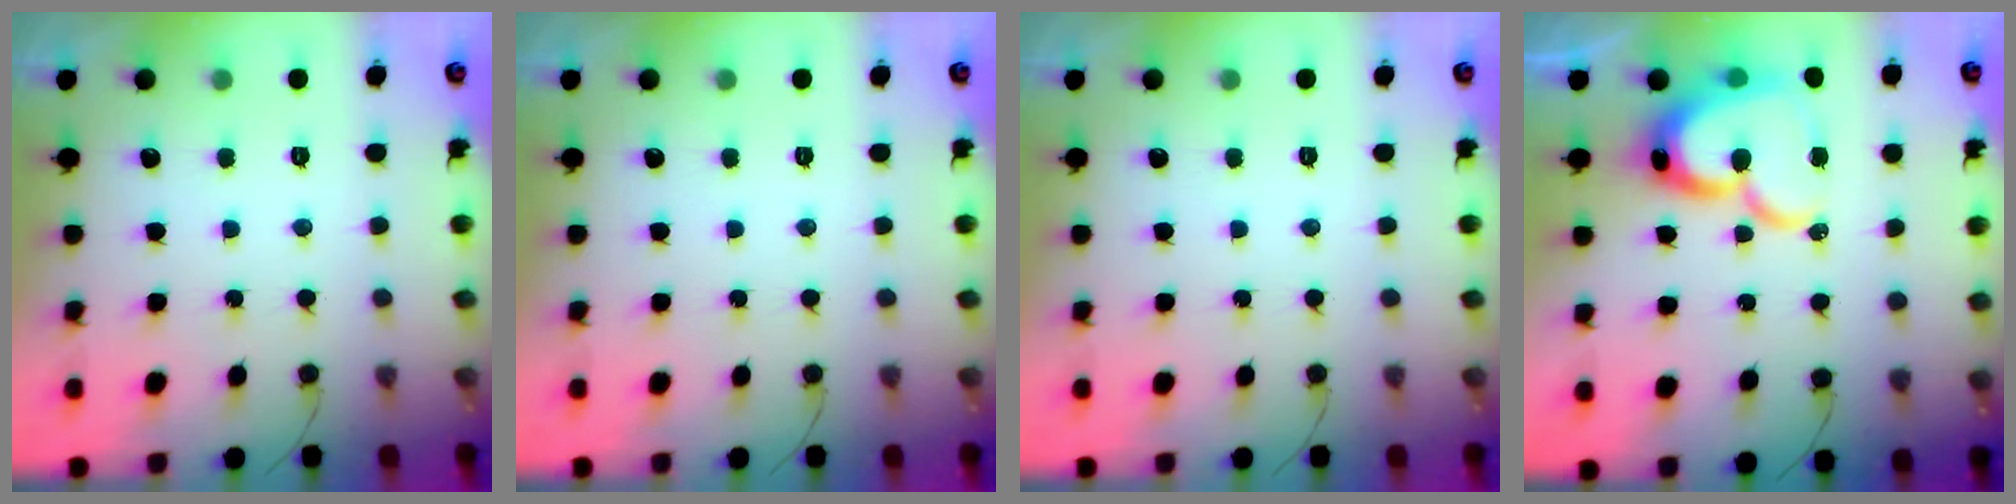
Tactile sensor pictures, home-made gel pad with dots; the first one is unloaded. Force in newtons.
{"total": 0.0}
{"total": 0.0}
{"total": 19.7, "press": 19.6, "slide": 1.6}